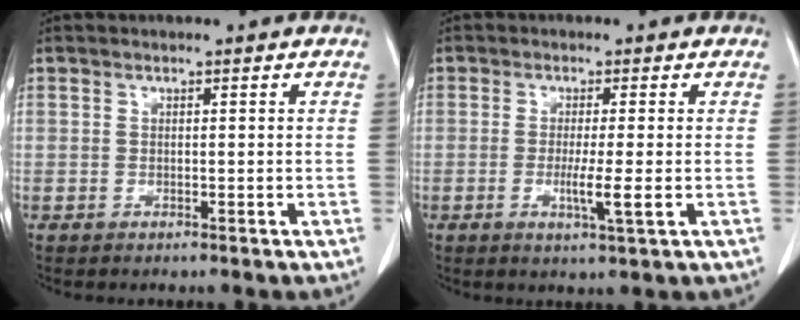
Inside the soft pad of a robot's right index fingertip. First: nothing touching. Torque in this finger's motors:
{"motor_torque": [0.75, -0.42, 0.45, 0.09]}